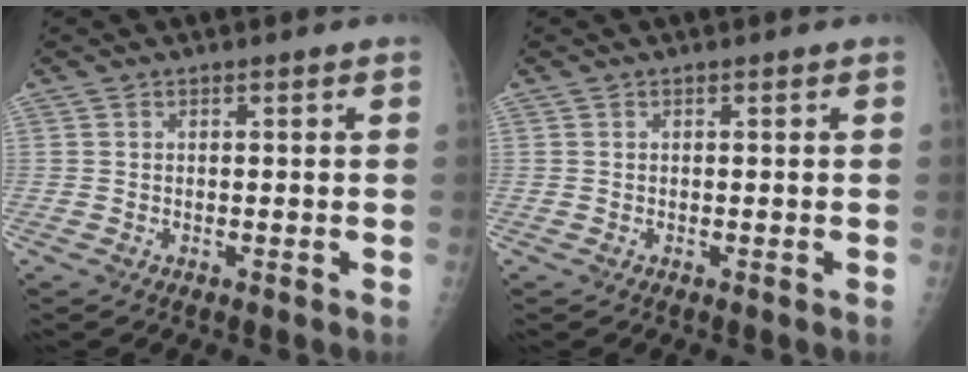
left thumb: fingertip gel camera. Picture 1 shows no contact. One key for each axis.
{"total": 0.0}